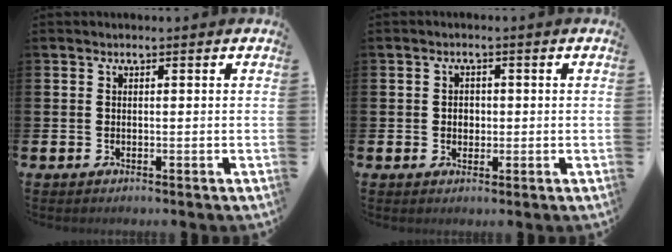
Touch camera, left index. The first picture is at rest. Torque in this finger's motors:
{"motor_torque": [0.21, -0.13, 0.02, 0.02]}